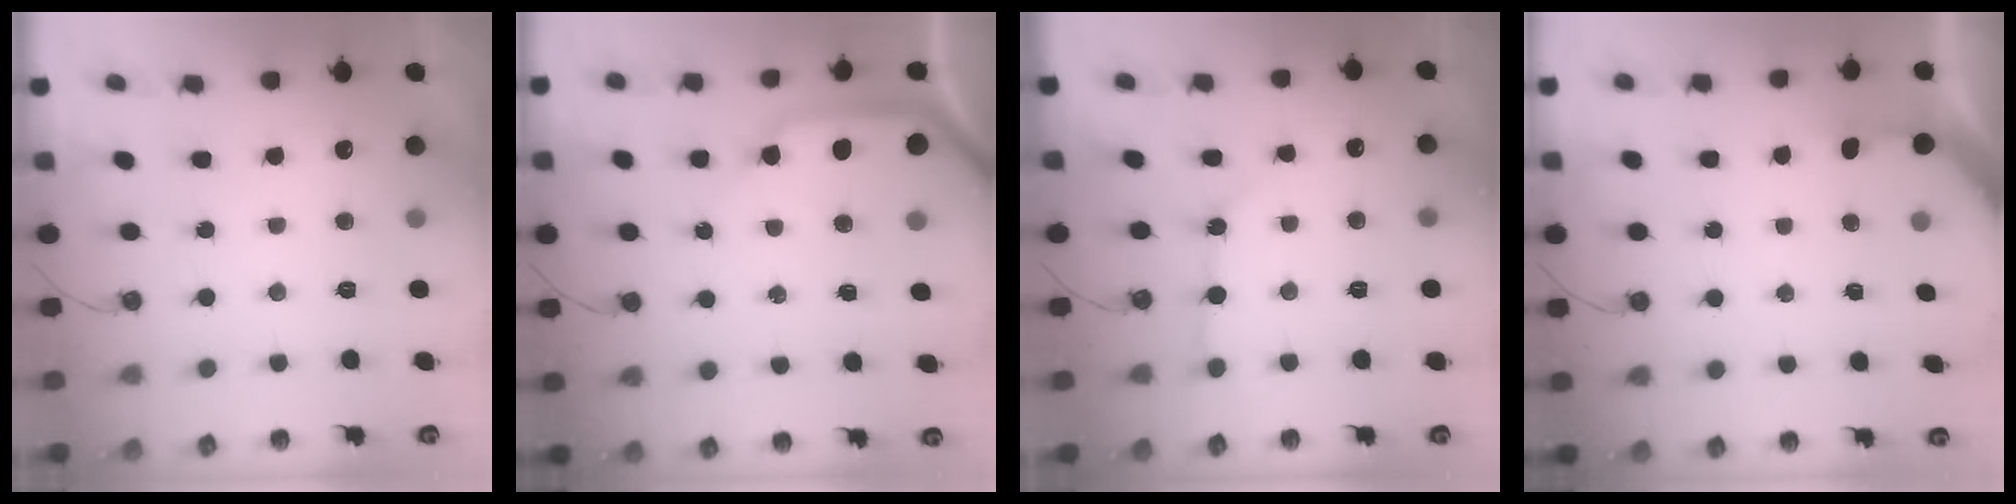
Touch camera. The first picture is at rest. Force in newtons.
{"total": 10.4, "press": 10.3, "slide": 1.4}
{"total": 2.9, "press": 2.8, "slide": 0.4}
{"total": 2.8, "press": 2.8, "slide": 0.3}